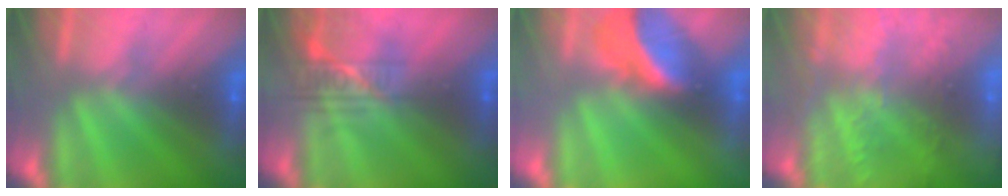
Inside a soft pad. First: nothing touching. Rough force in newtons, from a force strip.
{"total": 2.3}
{"total": 2.5}
{"total": 8.6}